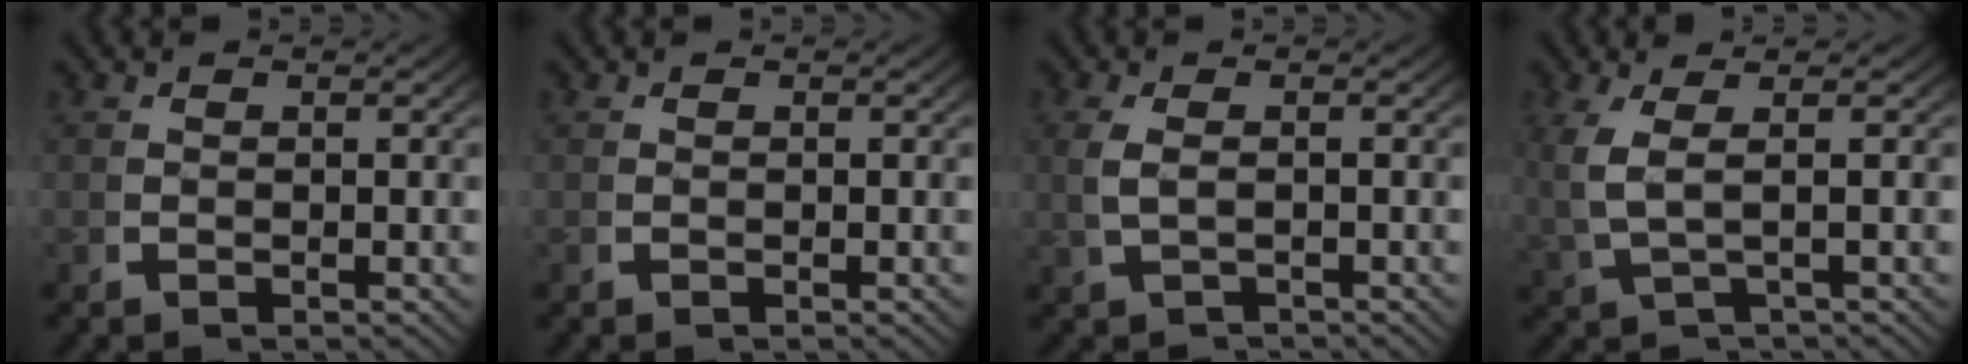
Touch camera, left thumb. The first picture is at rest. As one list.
[{"total": 0.0}, {"total": 2.1, "force": [-1.0, 0.9, 1.7], "torque": [-0.047, -0.007, -0.003]}, {"total": 3.2, "force": [0.3, 1.2, 3.0], "torque": [-0.083, -0.006, 0.022]}]